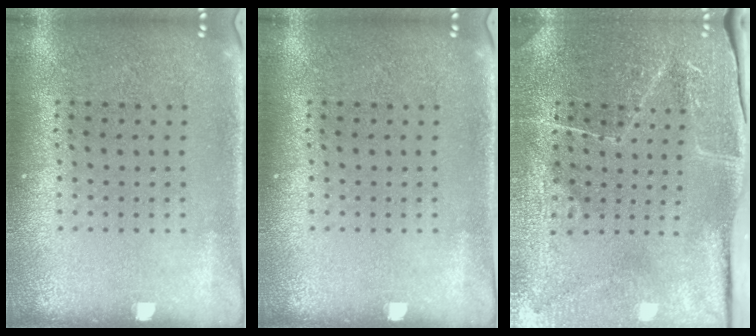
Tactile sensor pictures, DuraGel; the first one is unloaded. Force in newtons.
{"total": 0.0}
{"total": 3.8, "press": 3.8, "slide": 0.5}